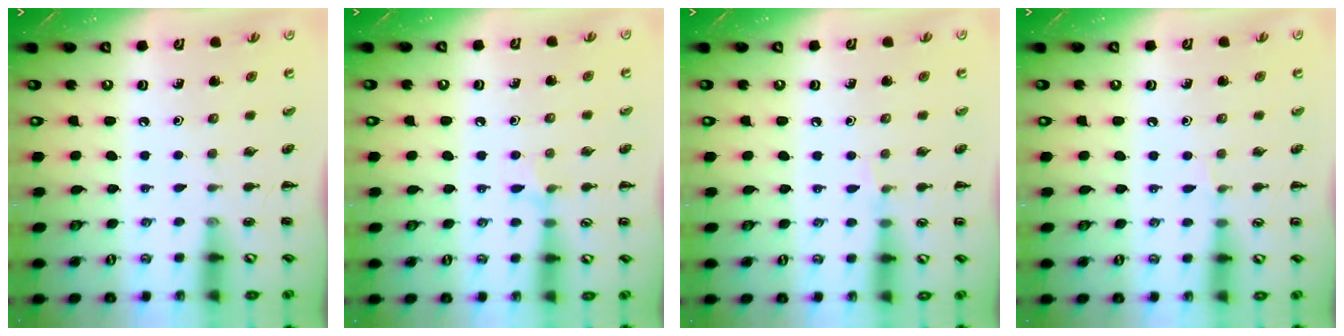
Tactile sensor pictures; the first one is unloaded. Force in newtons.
{"total": 5.8, "press": 5.5, "slide": 2.0}
{"total": 4.4, "press": 4.2, "slide": 1.3}
{"total": 3.0, "press": 2.8, "slide": 1.1}